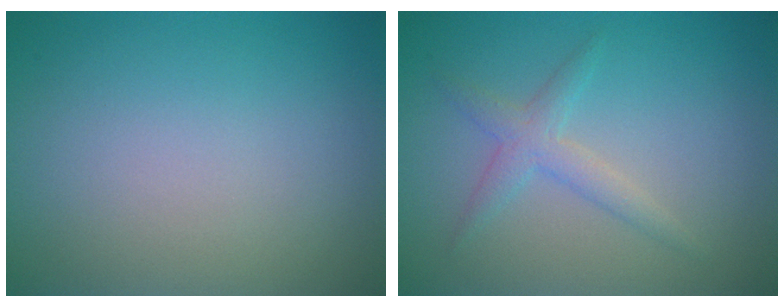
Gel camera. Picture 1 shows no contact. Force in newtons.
{"total": 2.1, "press": 2.1, "slide": 0.1}